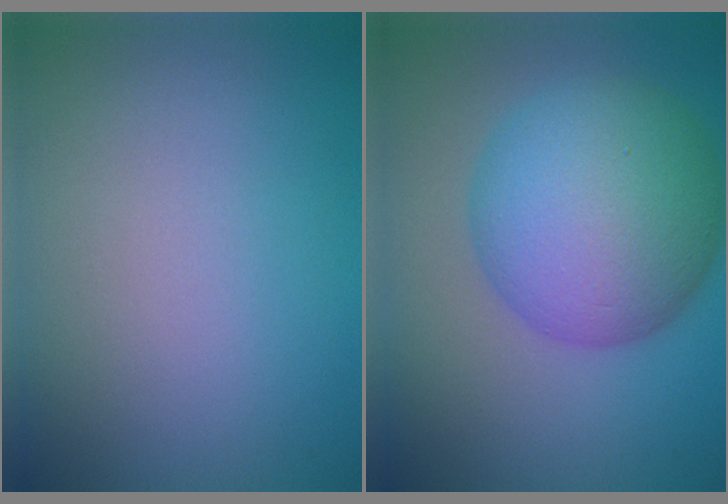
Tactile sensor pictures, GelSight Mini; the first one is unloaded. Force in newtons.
{"total": 10.5, "press": 10.5, "slide": 0.2}